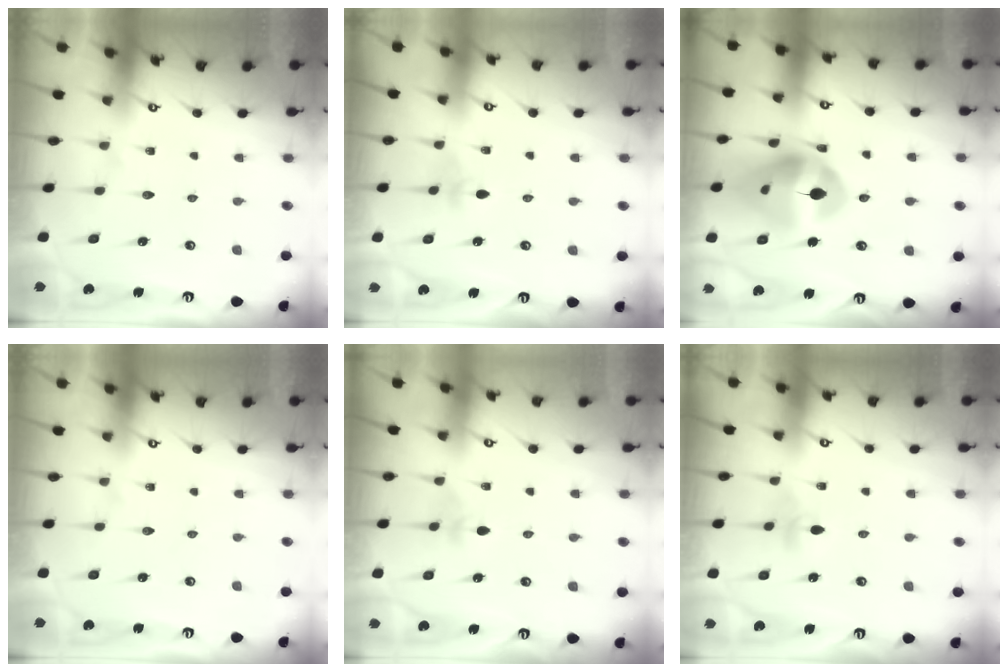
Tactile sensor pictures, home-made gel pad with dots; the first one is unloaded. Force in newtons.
{"total": 2.8, "press": 2.7, "slide": 0.8}
{"total": 16.4, "press": 16.2, "slide": 2.3}
{"total": 0.0}
{"total": 2.5, "press": 2.4, "slide": 0.6}
{"total": 4.4, "press": 4.2, "slide": 1.0}